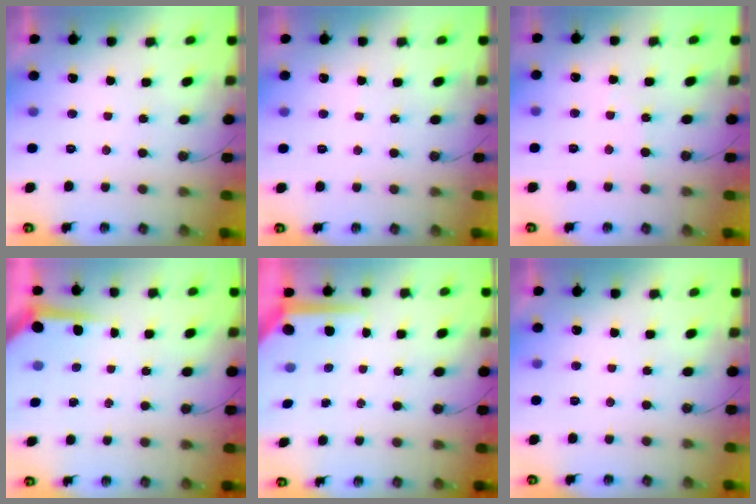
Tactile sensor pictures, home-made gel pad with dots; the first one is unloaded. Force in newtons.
{"total": 2.9, "press": 2.9, "slide": 0.3}
{"total": 2.5, "press": 2.5, "slide": 0.4}
{"total": 4.0, "press": 4.0, "slide": 0.4}
{"total": 7.2, "press": 7.2, "slide": 0.7}
{"total": 0.0}